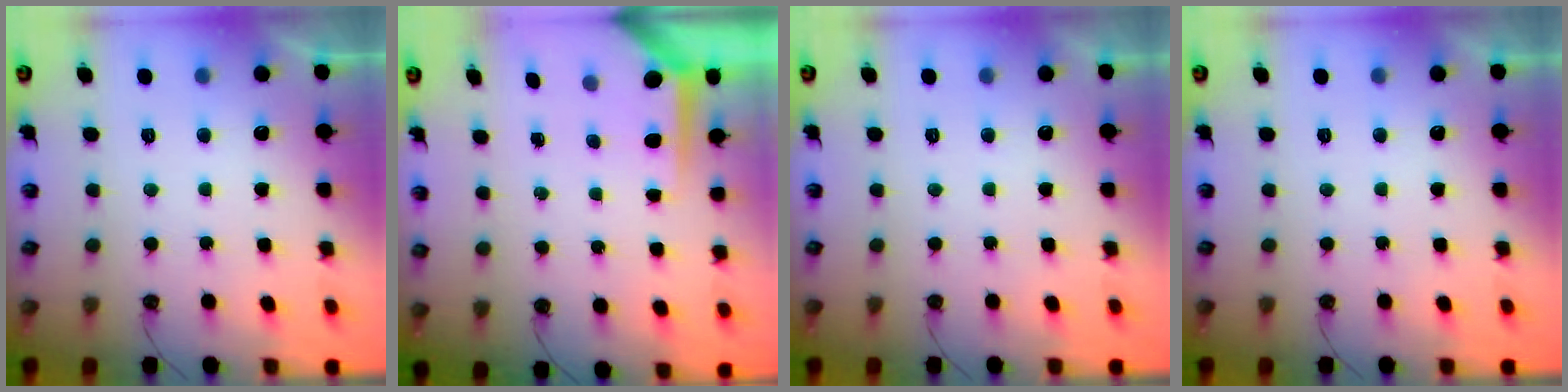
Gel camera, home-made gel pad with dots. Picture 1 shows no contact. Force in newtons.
{"total": 4.0, "press": 4.0, "slide": 0.3}
{"total": 0.0}
{"total": 0.0}